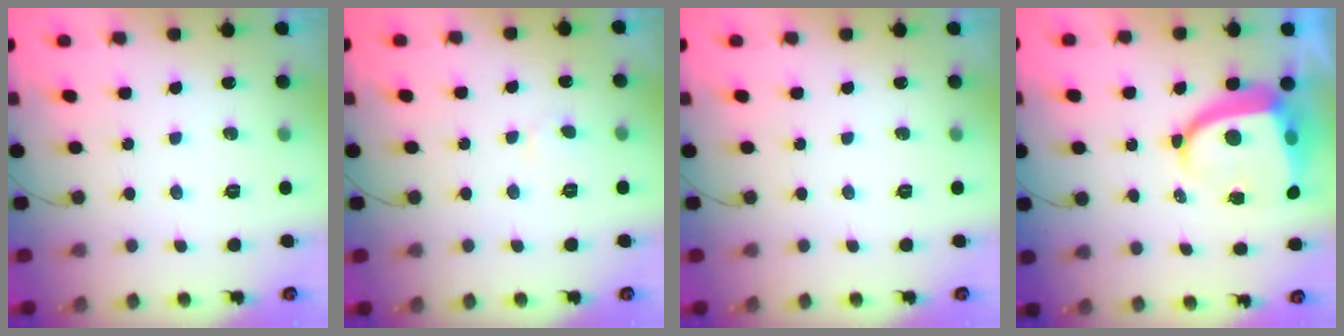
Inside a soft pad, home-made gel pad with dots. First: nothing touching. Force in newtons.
{"total": 1.8, "press": 1.7, "slide": 0.2}
{"total": 0.0}
{"total": 8.4, "press": 8.3, "slide": 1.1}